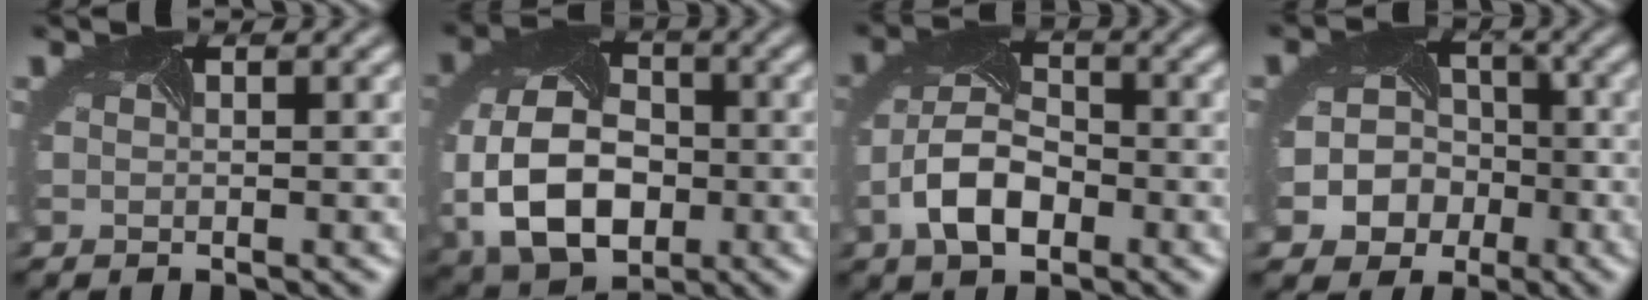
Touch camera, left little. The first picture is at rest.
{"total": 11.0, "force": [-2.1, 7.5, 7.8], "torque": [-0.180, -0.028, -0.035]}
{"total": 6.1, "force": [-2.5, 3.5, 4.3], "torque": [-0.096, -0.002, -0.052]}
{"total": 9.5, "force": [-3.0, 8.5, 3.1], "torque": [-0.064, -0.010, -0.067]}